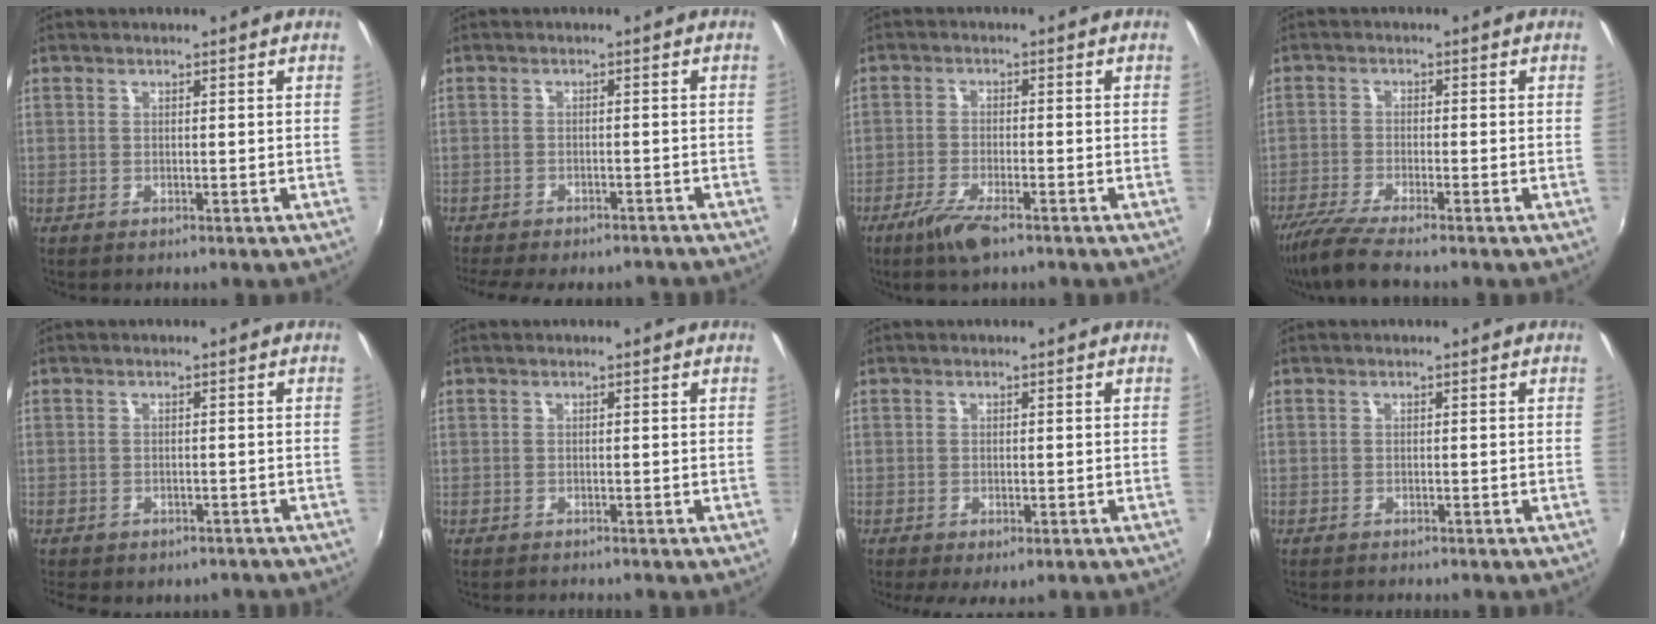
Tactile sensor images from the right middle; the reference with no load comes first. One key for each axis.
{"total": 11.8, "fx": -10.2, "fy": 3.3, "fz": 4.9, "tx": -0.110, "ty": -0.021, "tz": -0.137}
{"total": 6.4, "fx": -4.4, "fy": 1.3, "fz": 4.4, "tx": -0.107, "ty": -0.016, "tz": -0.084}
{"total": 7.1, "fx": -6.1, "fy": -0.1, "fz": 3.7, "tx": -0.093, "ty": -0.024, "tz": -0.111}
{"total": 6.0, "fx": -4.7, "fy": 2.9, "fz": 2.4, "tx": -0.055, "ty": -0.017, "tz": -0.056}
{"total": 1.4, "fx": -1.4, "fy": 0.2, "fz": 0.2, "tx": -0.008, "ty": -0.010, "tz": -0.024}
{"total": 3.5, "fx": -2.0, "fy": 1.6, "fz": 2.3, "tx": -0.047, "ty": -0.019, "tz": -0.030}
{"total": 1.4, "fx": -1.4, "fy": 0.2, "fz": 0.3, "tx": -0.011, "ty": -0.009, "tz": -0.024}